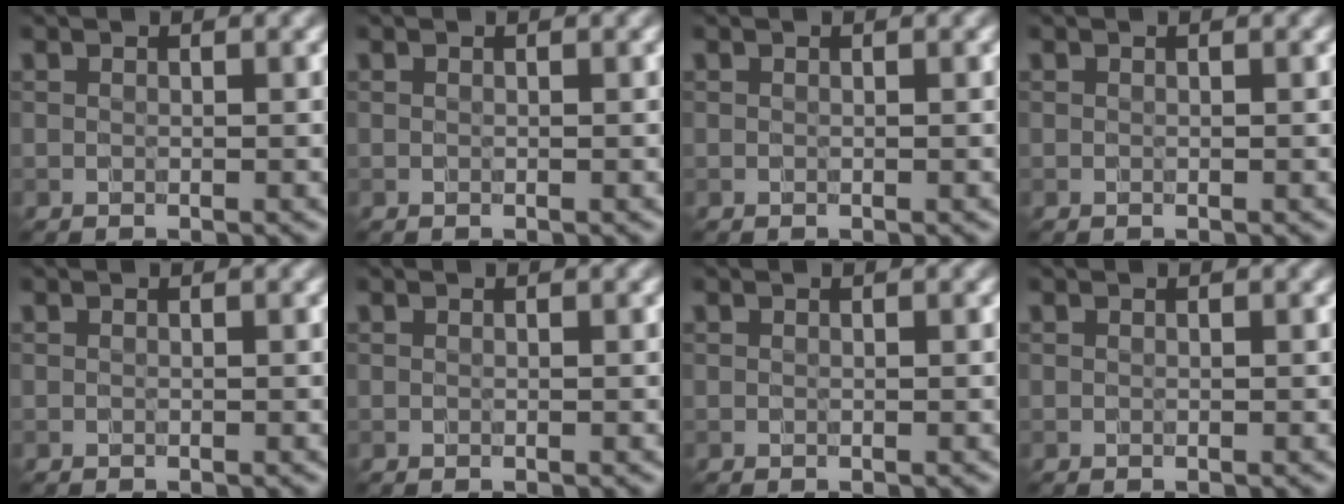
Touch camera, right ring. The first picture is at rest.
{"total": 0.0}
{"total": 0.0}
{"total": 0.0}
{"total": 0.0}
{"total": 0.0}
{"total": 0.0}
{"total": 0.0}